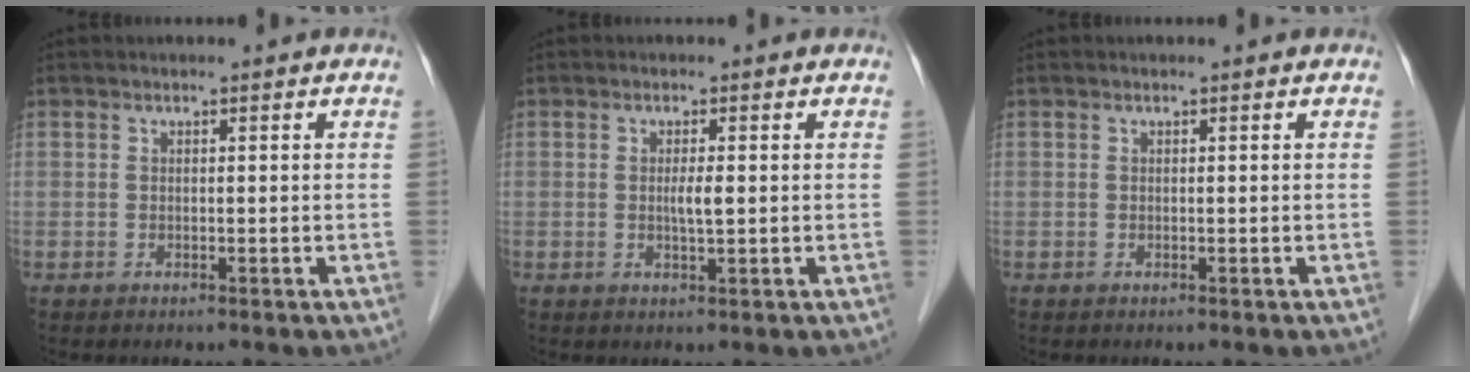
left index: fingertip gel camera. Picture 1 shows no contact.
{"total": 1.7, "force": [0.1, 0.2, 1.7], "torque": [-0.034, -0.001, 0.003]}
{"total": 0.0}